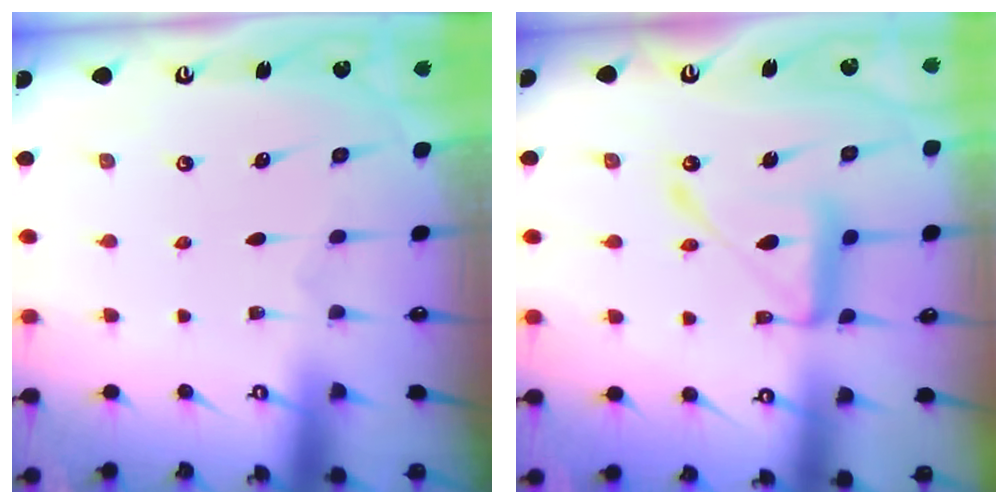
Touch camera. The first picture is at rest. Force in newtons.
{"total": 15.6, "press": 15.6, "slide": 1.3}